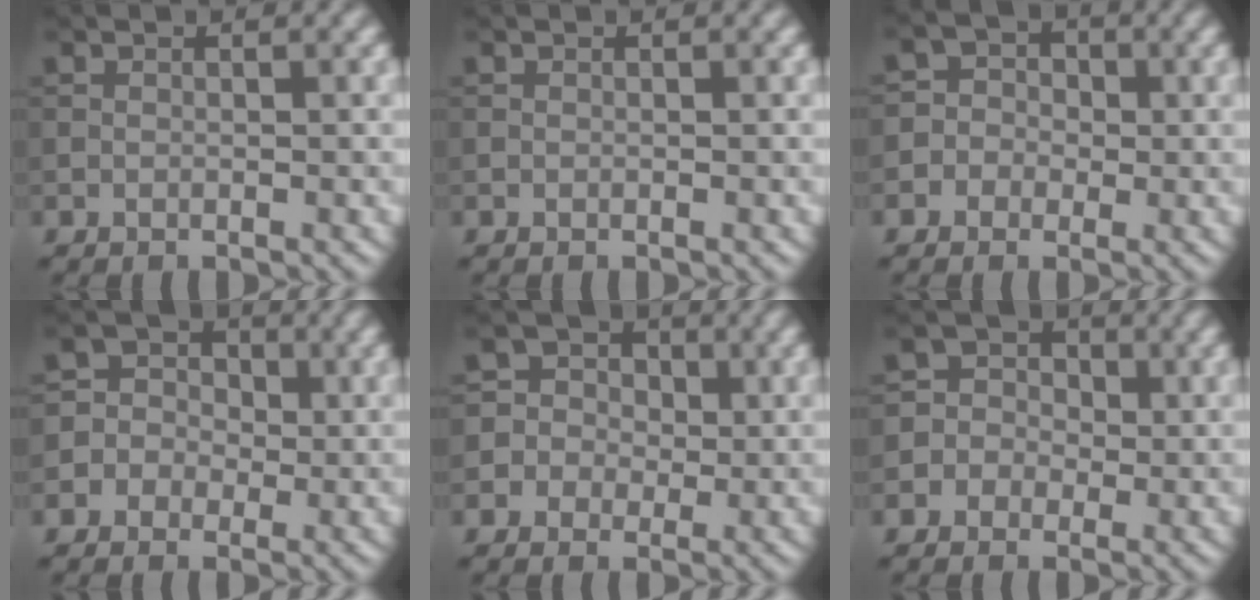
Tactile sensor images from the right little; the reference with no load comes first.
{"total": 0.0}
{"total": 3.6, "force": [-0.7, 3.5, 0.8], "torque": [0.011, 0.021, -0.039]}
{"total": 4.5, "force": [-0.9, 4.3, 1.0], "torque": [-0.001, 0.023, -0.039]}
{"total": 4.8, "force": [-0.4, 4.7, 1.0], "torque": [-0.002, 0.031, -0.039]}
{"total": 4.0, "force": [-0.7, 3.9, 0.9], "torque": [0.005, 0.022, -0.037]}